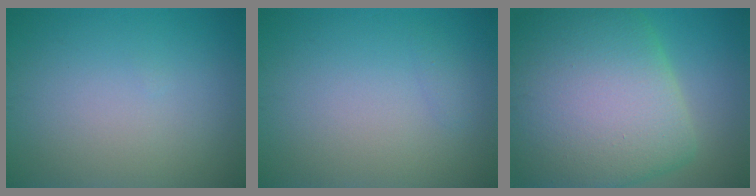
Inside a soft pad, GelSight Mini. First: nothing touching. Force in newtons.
{"total": 0.5, "press": 0.5, "slide": 0.0}
{"total": 14.1, "press": 14.1, "slide": 0.8}